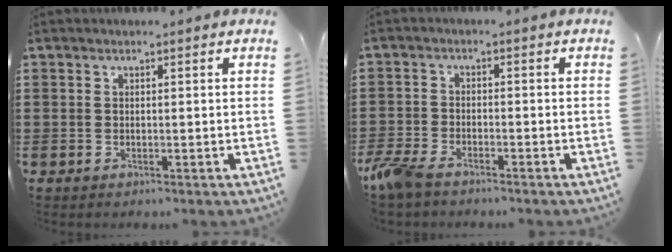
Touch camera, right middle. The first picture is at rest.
{"total": 4.3, "force": [-3.5, 1.3, 2.1], "torque": [-0.077, -0.011, -0.080]}